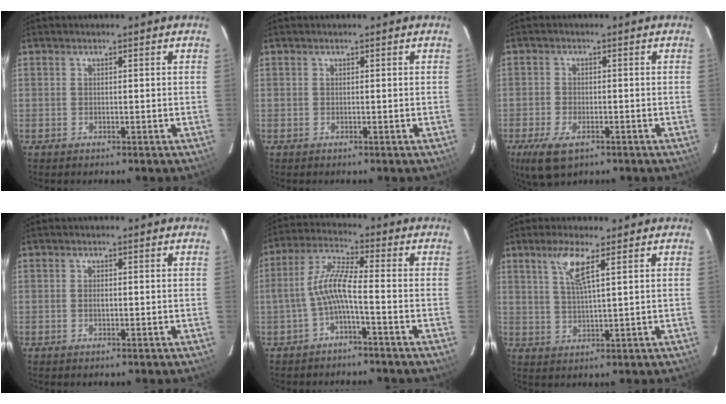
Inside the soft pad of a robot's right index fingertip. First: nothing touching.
{"total": 0.0}
{"total": 7.0, "force": [-4.0, 3.5, 4.6], "torque": [-0.117, -0.021, -0.071]}
{"total": 1.2, "force": [-0.2, 0.6, 1.0], "torque": [-0.019, 0.002, -0.005]}
{"total": 6.9, "force": [-2.4, 0.6, 6.5], "torque": [-0.156, 0.016, -0.046]}
{"total": 5.5, "force": [2.8, 0.2, 4.7], "torque": [-0.094, 0.000, 0.056]}